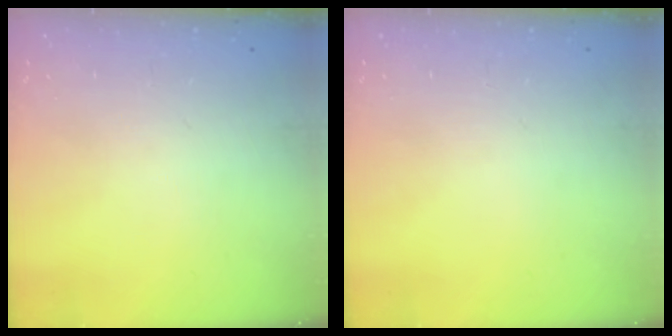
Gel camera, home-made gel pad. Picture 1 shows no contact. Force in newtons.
{"total": 0.0}